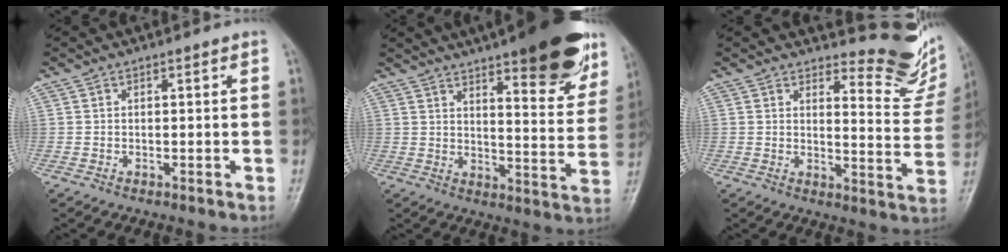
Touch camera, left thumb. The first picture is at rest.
{"total": 22.4, "force": [14.7, 6.2, 15.8], "torque": [-0.172, -0.059, 0.195]}
{"total": 12.0, "force": [11.1, 3.5, 2.7], "torque": [0.000, -0.128, 0.119]}